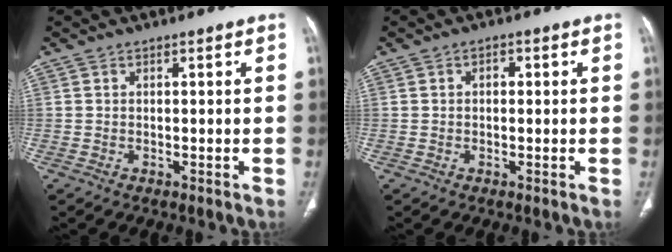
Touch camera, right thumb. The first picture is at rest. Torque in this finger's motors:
{"motor_torque": [-0.57, 0.32, -0.17, 0.01, 0.04]}